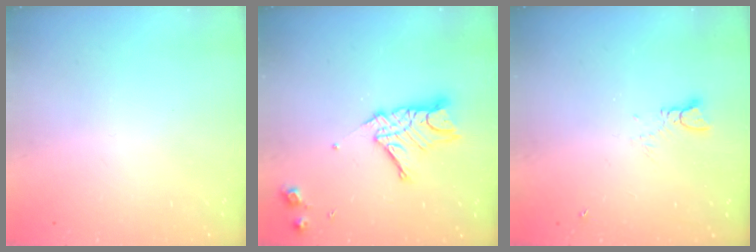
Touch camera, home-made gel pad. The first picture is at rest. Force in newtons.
{"total": 11.9, "press": 11.9, "slide": 1.2}
{"total": 1.6, "press": 1.6, "slide": 0.2}